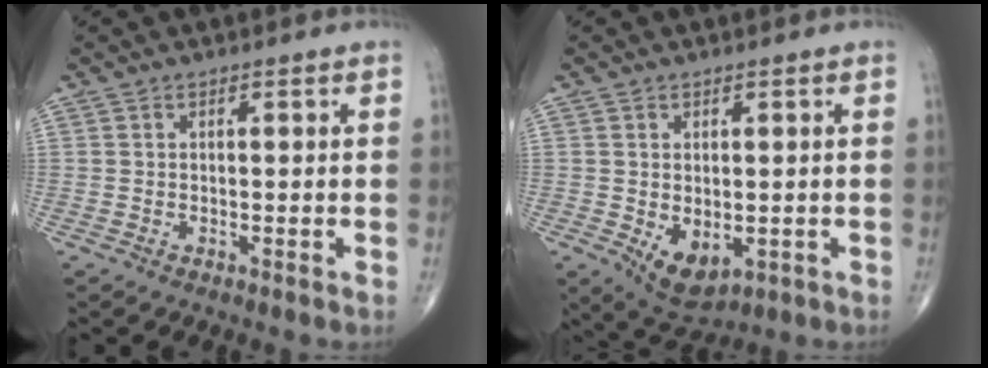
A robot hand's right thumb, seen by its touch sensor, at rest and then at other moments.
{"total": 7.1, "force": [-1.4, 4.3, 5.5], "torque": [-0.074, -0.012, -0.005]}